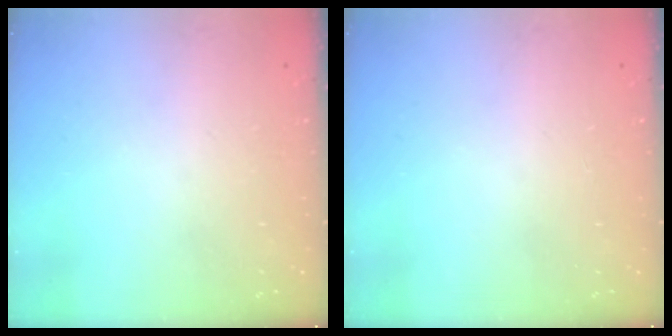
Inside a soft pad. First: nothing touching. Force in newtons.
{"total": 0.0}